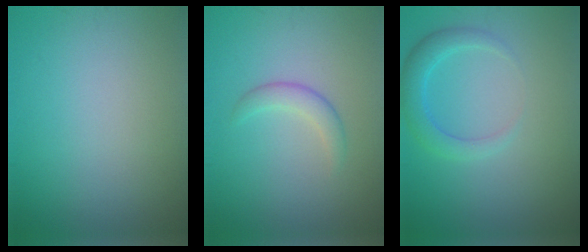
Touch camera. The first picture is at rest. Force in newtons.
{"total": 1.8, "press": 1.8, "slide": 0.1}
{"total": 2.6, "press": 2.6, "slide": 0.2}